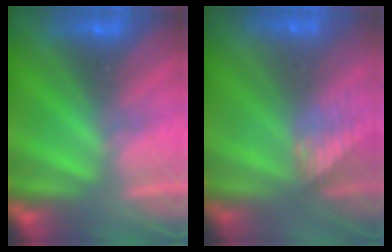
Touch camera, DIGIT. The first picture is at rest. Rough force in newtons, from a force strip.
{"total": 2.9}